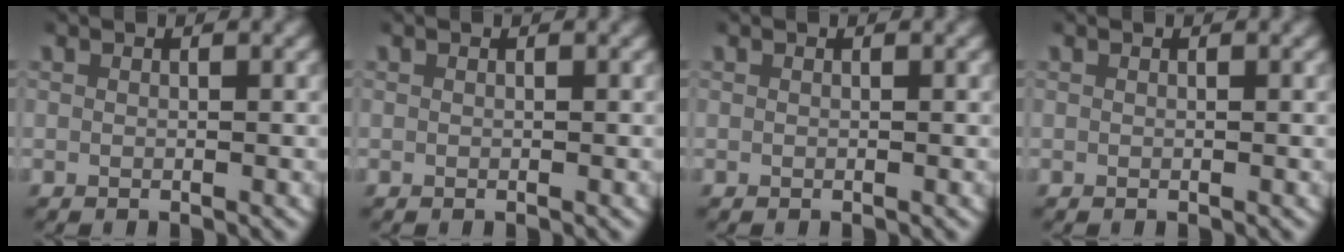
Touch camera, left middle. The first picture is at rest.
{"total": 0.0}
{"total": 0.0}
{"total": 0.0}